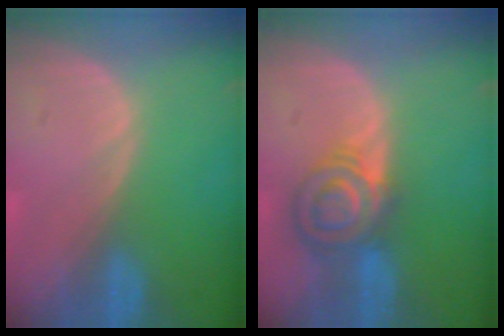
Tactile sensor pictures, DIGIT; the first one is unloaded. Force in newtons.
{"total": 6.8, "press": 6.5, "slide": 2.2}